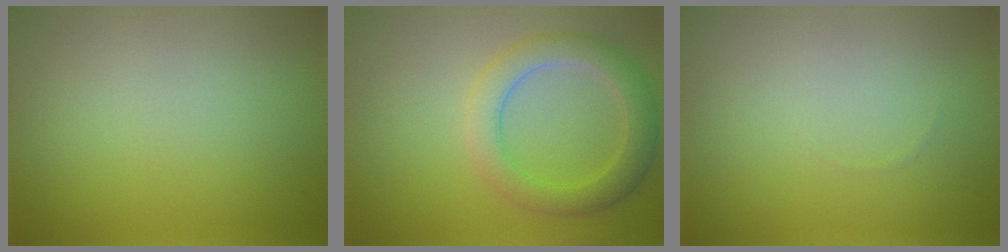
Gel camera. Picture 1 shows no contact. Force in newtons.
{"total": 4.0, "press": 4.0, "slide": 0.1}
{"total": 0.0}